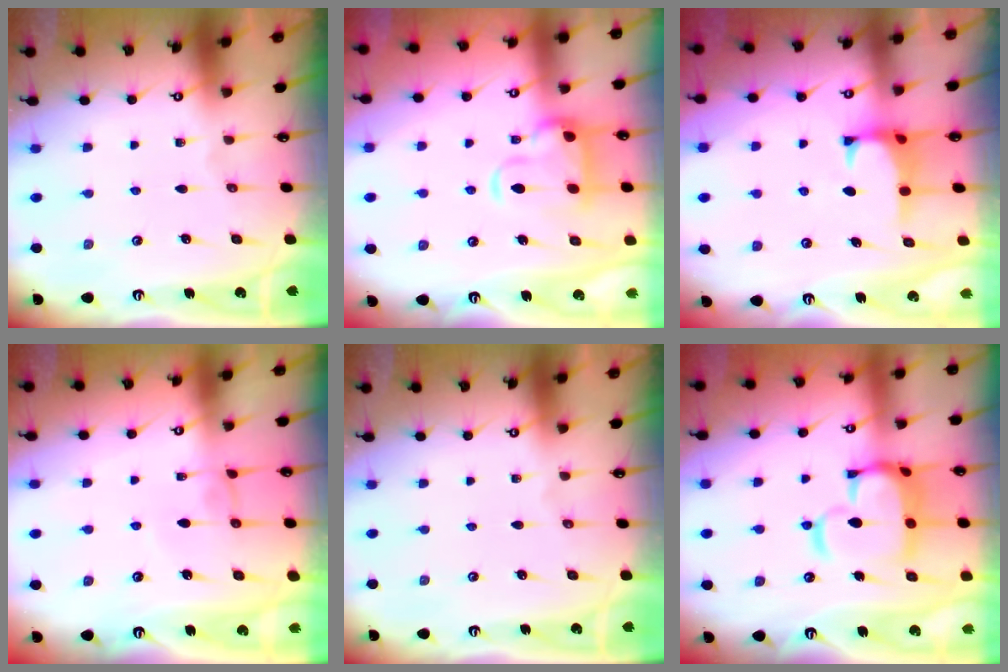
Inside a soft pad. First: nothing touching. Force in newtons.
{"total": 5.9, "press": 5.7, "slide": 1.6}
{"total": 1.1, "press": 0.9, "slide": 0.6}
{"total": 1.0, "press": 0.8, "slide": 0.5}
{"total": 0.0}
{"total": 12.2, "press": 12.1, "slide": 1.6}